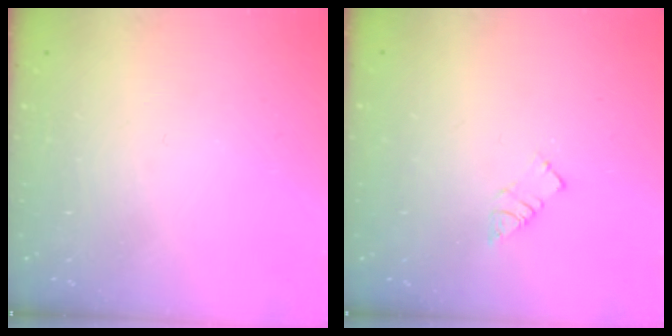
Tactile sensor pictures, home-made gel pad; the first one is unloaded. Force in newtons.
{"total": 3.7, "press": 3.7, "slide": 0.2}